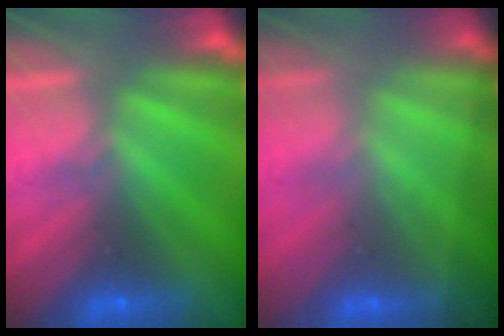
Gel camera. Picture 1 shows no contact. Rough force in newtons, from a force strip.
{"total": 1.4}